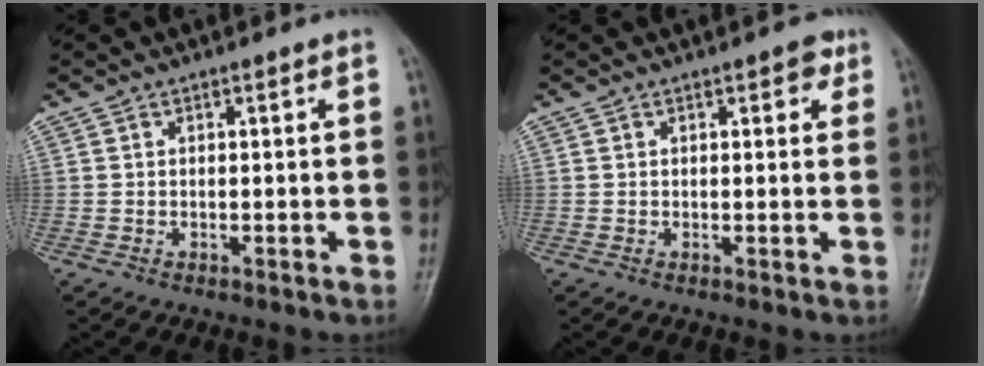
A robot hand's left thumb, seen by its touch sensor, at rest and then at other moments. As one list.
[{"total": 2.8, "force": [1.5, 1.4, 1.9], "torque": [-0.008, -0.002, 0.013]}]